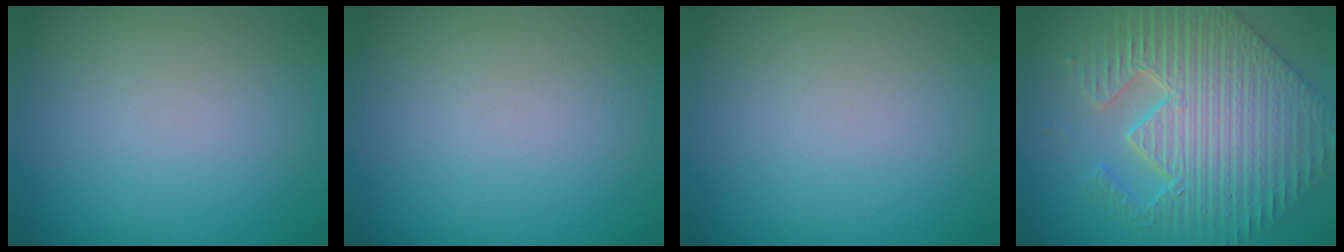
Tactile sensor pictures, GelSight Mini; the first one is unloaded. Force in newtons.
{"total": 0.0}
{"total": 0.0}
{"total": 7.7, "press": 6.3, "slide": 4.6}